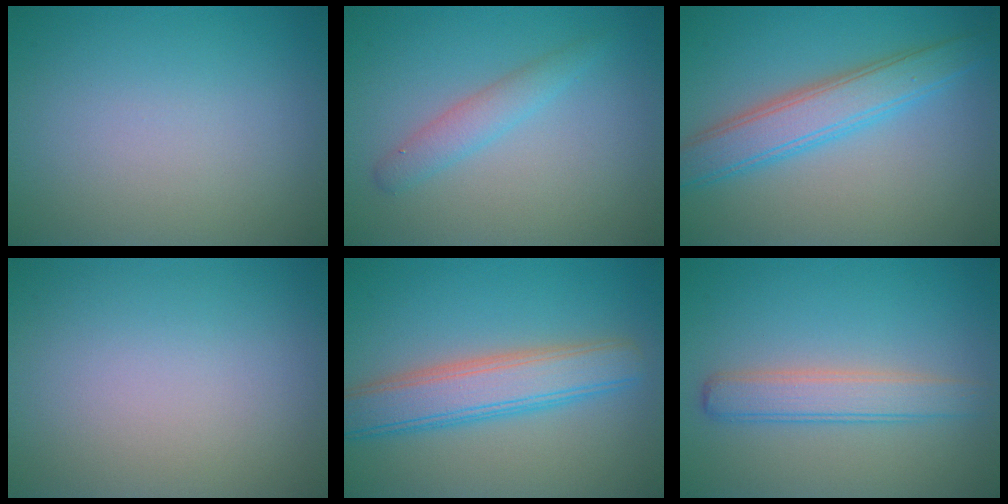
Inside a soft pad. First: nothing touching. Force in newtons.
{"total": 2.1, "press": 2.1, "slide": 0.2}
{"total": 4.8, "press": 4.8, "slide": 0.1}
{"total": 0.0}
{"total": 5.6, "press": 5.6, "slide": 0.2}
{"total": 3.3, "press": 3.2, "slide": 0.3}